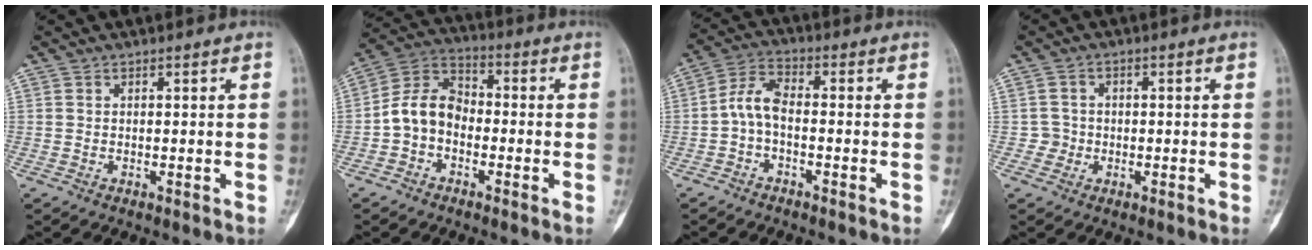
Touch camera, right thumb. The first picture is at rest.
{"total": 8.9, "force": [-2.2, 6.7, 5.4], "torque": [-0.087, 0.039, -0.057]}
{"total": 5.7, "force": [-1.4, 2.9, 4.7], "torque": [-0.096, 0.028, -0.039]}
{"total": 2.8, "force": [-0.6, 2.7, 0.1], "torque": [0.017, 0.010, -0.016]}